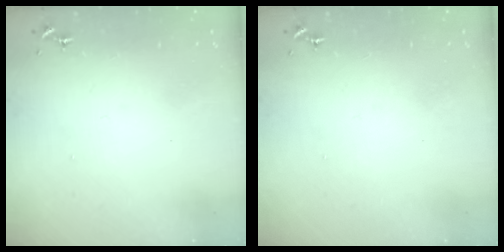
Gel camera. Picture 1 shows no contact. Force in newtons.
{"total": 0.0}